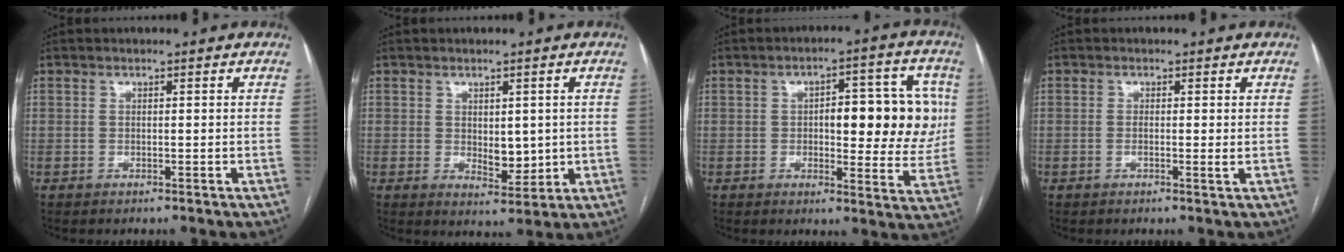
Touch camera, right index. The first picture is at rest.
{"total": 4.8, "force": [0.1, 2.5, 4.1], "torque": [-0.060, -0.008, 0.012]}
{"total": 12.9, "force": [1.4, 4.8, 11.9], "torque": [-0.137, 0.020, 0.023]}
{"total": 1.7, "force": [-0.1, 0.2, 1.6], "torque": [-0.028, -0.002, -0.002]}